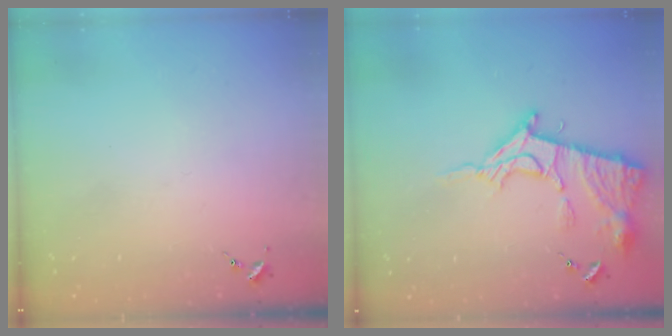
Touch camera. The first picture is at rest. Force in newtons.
{"total": 14.2, "press": 14.2, "slide": 1.1}